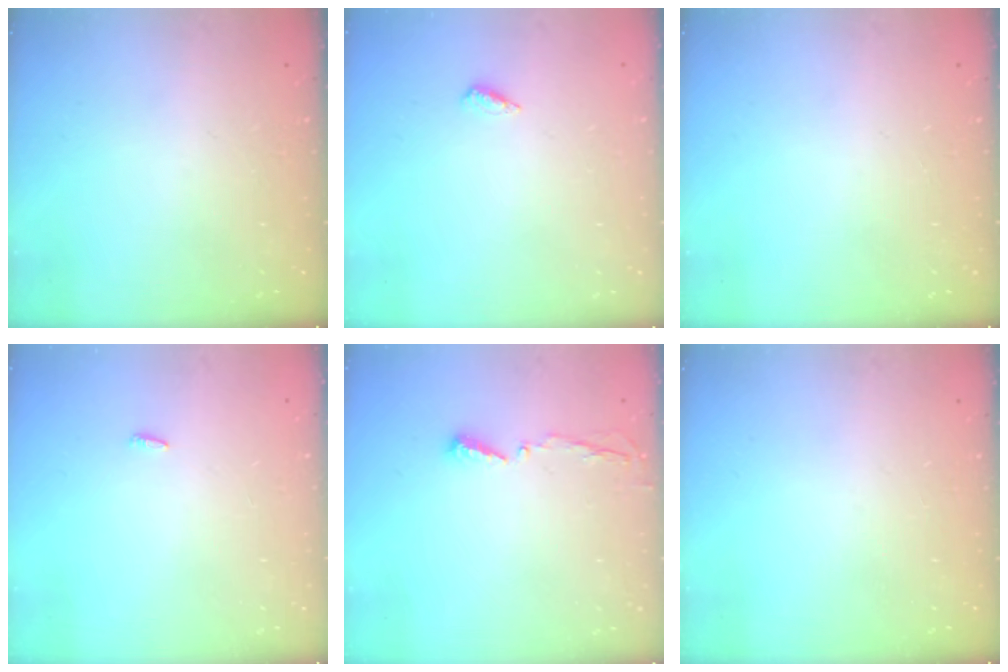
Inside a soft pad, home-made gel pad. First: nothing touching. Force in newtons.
{"total": 2.6, "press": 2.2, "slide": 1.3}
{"total": 0.0}
{"total": 1.8, "press": 1.7, "slide": 0.6}
{"total": 3.4, "press": 3.4, "slide": 0.4}
{"total": 0.0}